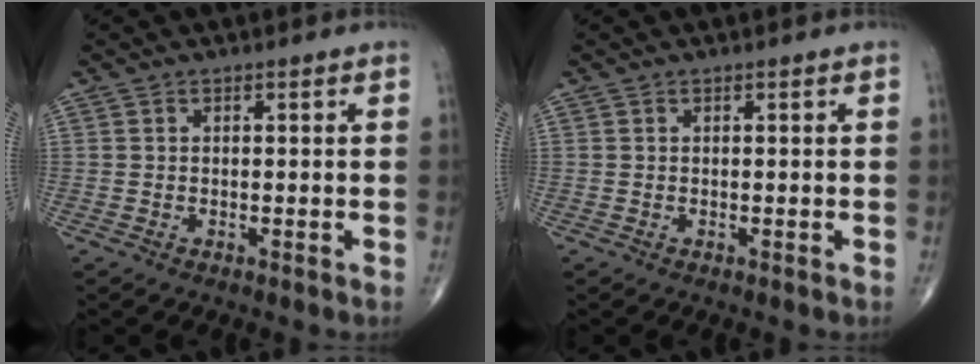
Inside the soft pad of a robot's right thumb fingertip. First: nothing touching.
{"total": 0.0}